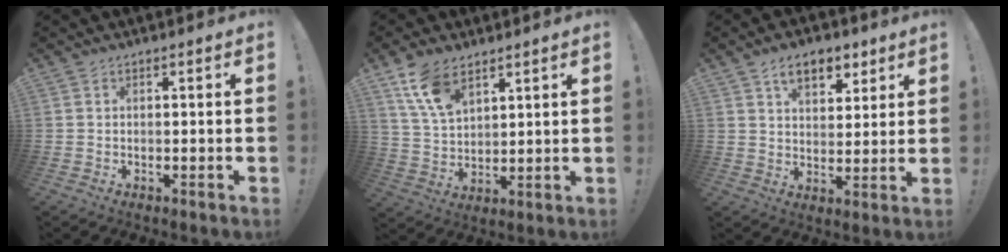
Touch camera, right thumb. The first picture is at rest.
{"total": 10.8, "force": [7.1, 5.6, 6.0], "torque": [-0.112, -0.030, 0.137]}
{"total": 9.6, "force": [5.5, 5.9, 5.3], "torque": [-0.068, -0.021, 0.100]}